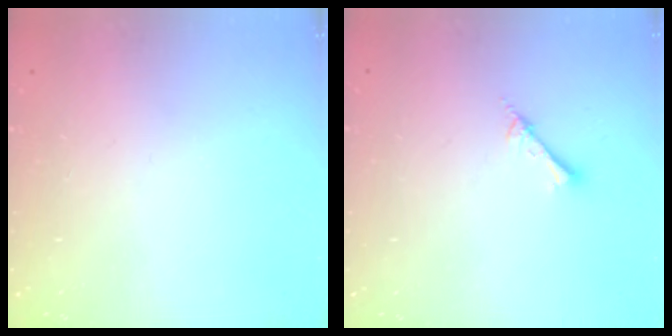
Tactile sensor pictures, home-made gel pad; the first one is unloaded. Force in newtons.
{"total": 1.5, "press": 1.4, "slide": 0.2}